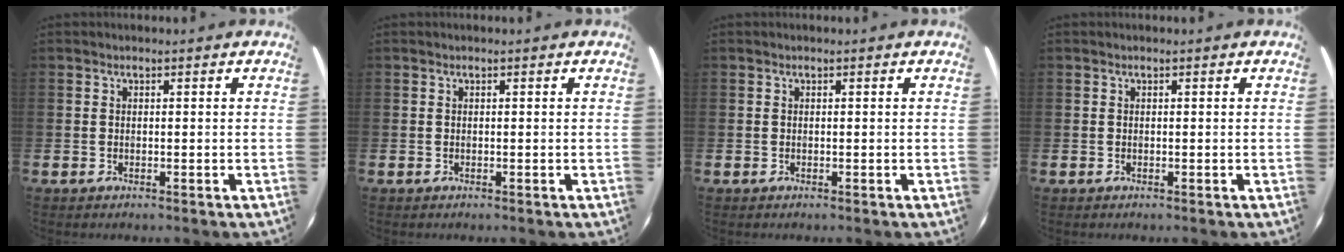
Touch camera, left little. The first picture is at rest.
{"total": 0.0}
{"total": 0.0}
{"total": 0.0}